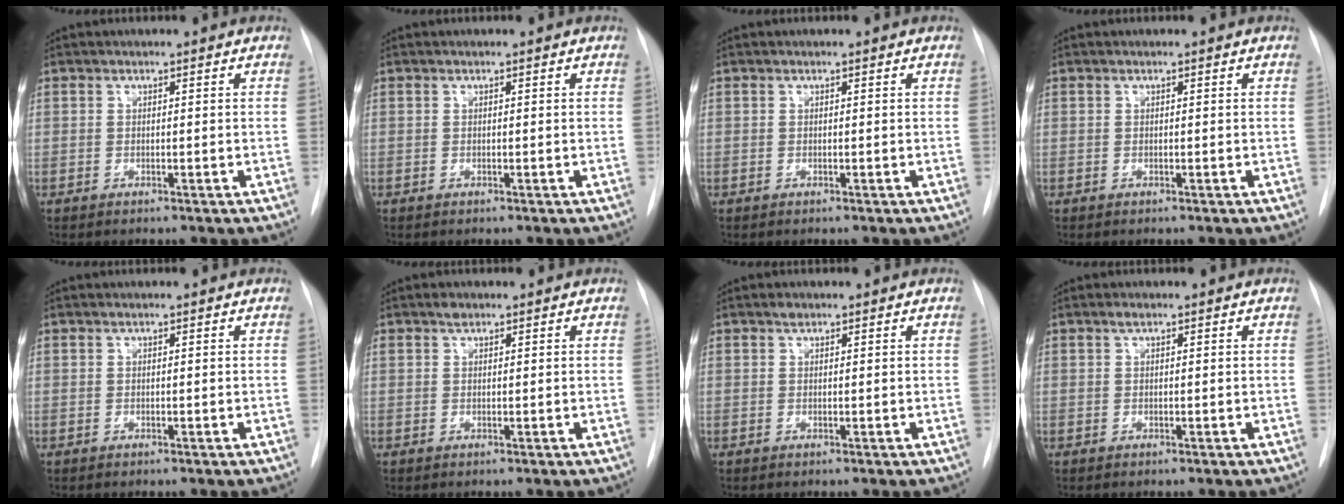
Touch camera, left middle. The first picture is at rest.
{"total": 0.0}
{"total": 0.0}
{"total": 0.0}
{"total": 0.0}
{"total": 1.1, "force": [0.8, 0.6, 0.4], "torque": [-0.012, 0.008, 0.014]}
{"total": 0.7, "force": [0.5, 0.4, 0.3], "torque": [-0.008, 0.002, 0.008]}
{"total": 0.7, "force": [0.5, 0.2, 0.5], "torque": [-0.013, 0.003, 0.007]}